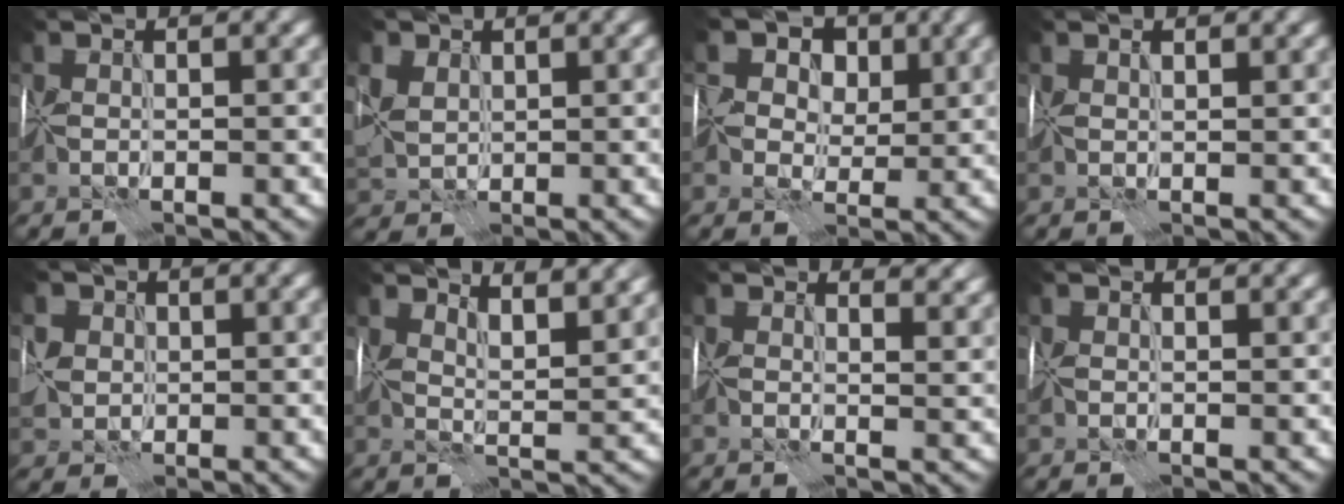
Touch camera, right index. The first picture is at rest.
{"total": 3.9, "force": [1.4, 3.0, 2.0], "torque": [-0.069, 0.003, 0.029]}
{"total": 5.3, "force": [1.9, 4.1, 2.8], "torque": [-0.041, 0.004, 0.018]}
{"total": 1.3, "force": [0.8, 0.6, 0.9], "torque": [-0.016, 0.001, 0.015]}
{"total": 3.5, "force": [0.7, 3.1, 1.5], "torque": [-0.056, 0.013, 0.013]}
{"total": 6.7, "force": [4.9, 2.0, 4.1], "torque": [-0.049, 0.011, 0.057]}
{"total": 4.6, "force": [3.5, 1.9, 2.2], "torque": [-0.032, 0.003, 0.043]}
{"total": 1.2, "force": [0.8, 0.7, 0.6], "torque": [-0.013, 0.000, 0.014]}